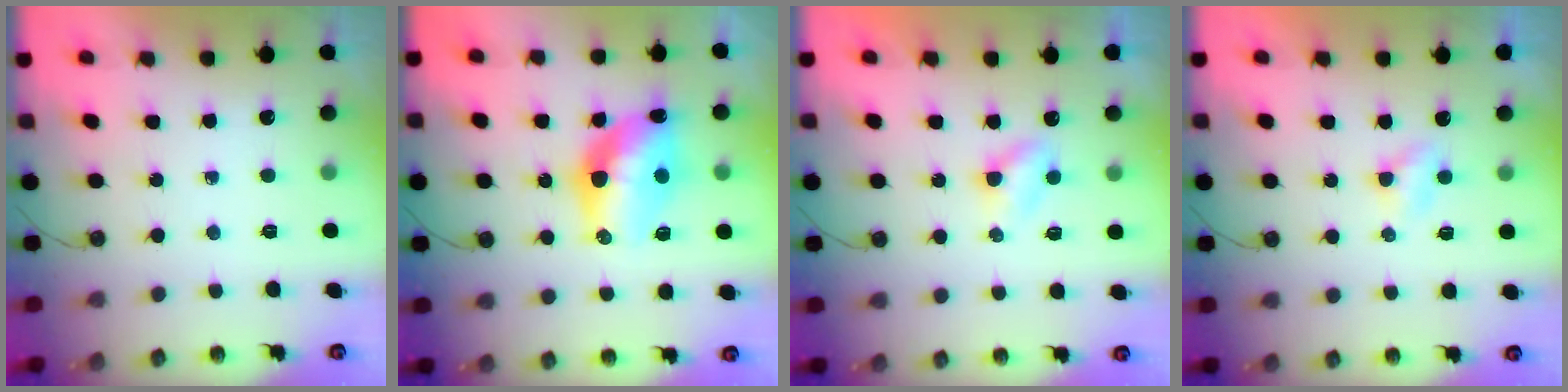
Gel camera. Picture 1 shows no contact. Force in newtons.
{"total": 13.2, "press": 13.1, "slide": 1.5}
{"total": 4.0, "press": 4.0, "slide": 0.5}
{"total": 2.8, "press": 2.7, "slide": 0.4}